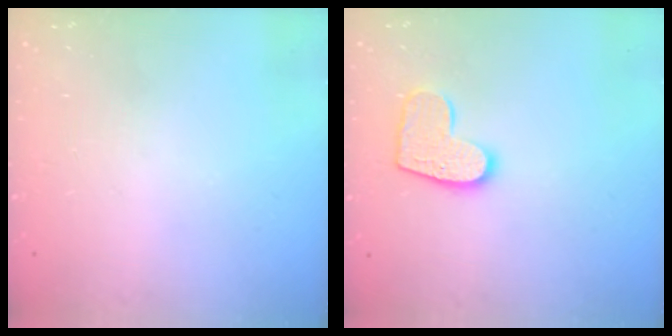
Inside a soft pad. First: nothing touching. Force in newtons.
{"total": 10.8, "press": 10.8, "slide": 0.7}